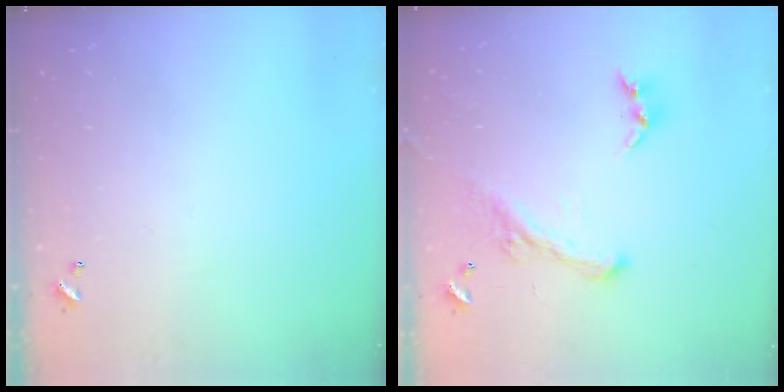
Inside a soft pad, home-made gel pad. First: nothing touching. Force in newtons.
{"total": 2.5, "press": 2.0, "slide": 1.4}